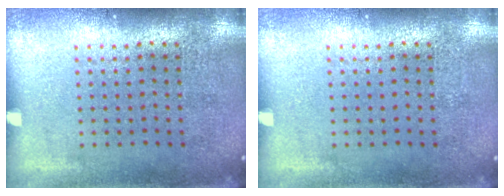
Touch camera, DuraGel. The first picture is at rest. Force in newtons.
{"total": 0.0}